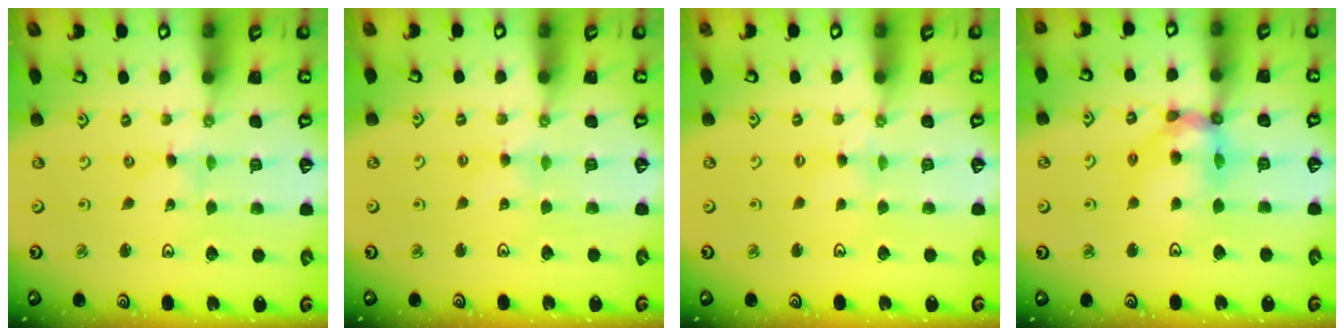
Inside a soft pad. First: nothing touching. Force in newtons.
{"total": 2.2, "press": 2.1, "slide": 0.4}
{"total": 2.1, "press": 2.1, "slide": 0.4}
{"total": 12.9, "press": 12.8, "slide": 1.5}